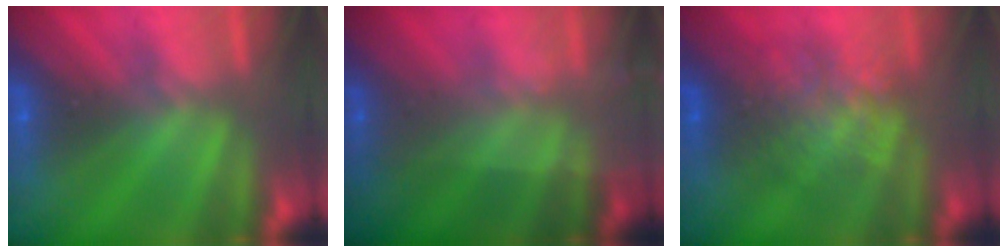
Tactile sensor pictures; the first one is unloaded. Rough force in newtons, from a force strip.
{"total": 1.8}
{"total": 2.3}